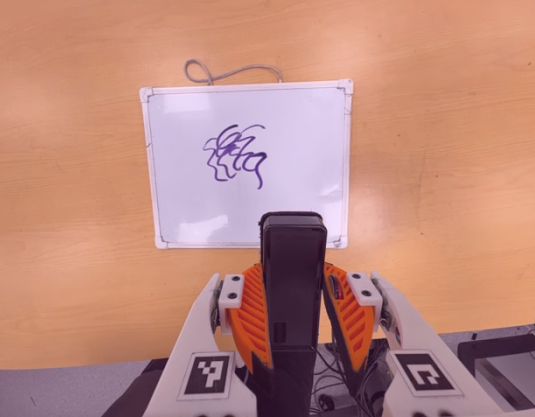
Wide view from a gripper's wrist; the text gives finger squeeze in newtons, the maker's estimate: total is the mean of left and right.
{"total": 4.4, "left": 2.7, "right": 6.0}